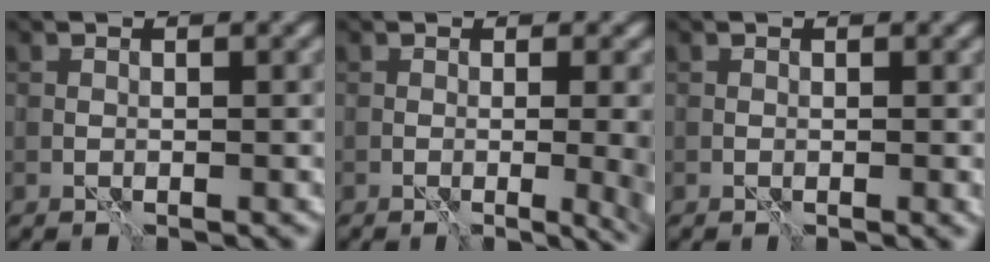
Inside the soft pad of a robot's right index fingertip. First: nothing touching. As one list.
[{"total": 6.1, "force": [-0.6, 2.6, 5.5], "torque": [-0.042, -0.002, -0.007]}, {"total": 0.5, "force": [0.0, 0.1, 0.5], "torque": [-0.008, -0.003, -0.002]}]